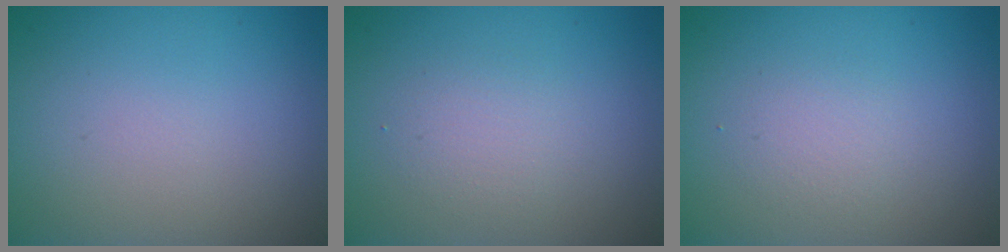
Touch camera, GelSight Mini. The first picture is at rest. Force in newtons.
{"total": 1.7, "press": 1.6, "slide": 0.1}
{"total": 1.3, "press": 1.3, "slide": 0.1}